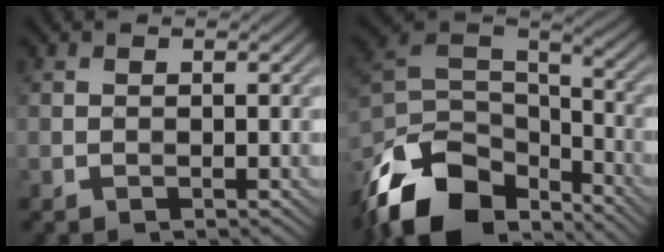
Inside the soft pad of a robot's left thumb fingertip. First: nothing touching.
{"total": 14.4, "force": [-9.6, 7.7, 7.4], "torque": [-0.197, -0.006, -0.176]}